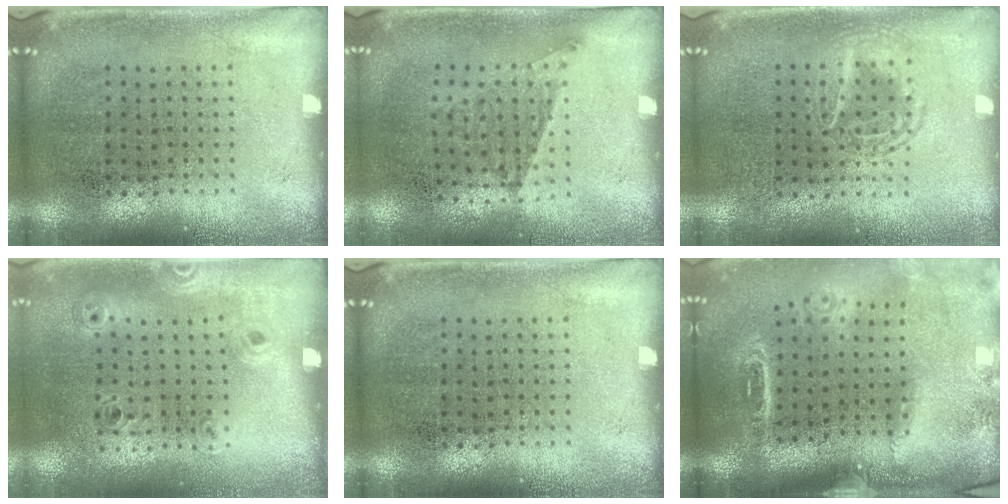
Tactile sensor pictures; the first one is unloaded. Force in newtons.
{"total": 1.2, "press": 0.9, "slide": 0.7}
{"total": 1.2, "press": 1.2, "slide": 0.1}
{"total": 0.9, "press": 0.8, "slide": 0.3}
{"total": 0.0}
{"total": 1.9, "press": 1.7, "slide": 0.9}